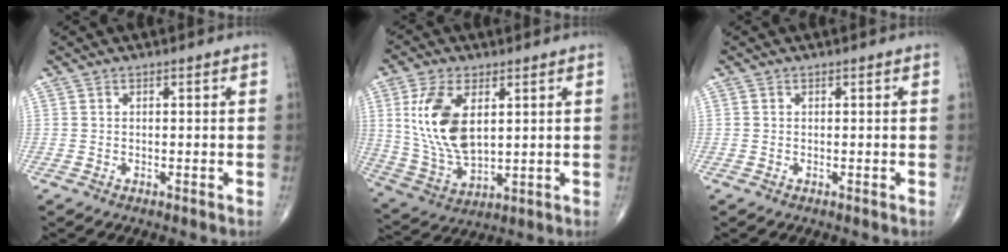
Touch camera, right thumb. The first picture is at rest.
{"total": 14.1, "force": [3.6, 7.5, 11.4], "torque": [-0.226, -0.018, 0.081]}
{"total": 0.0}